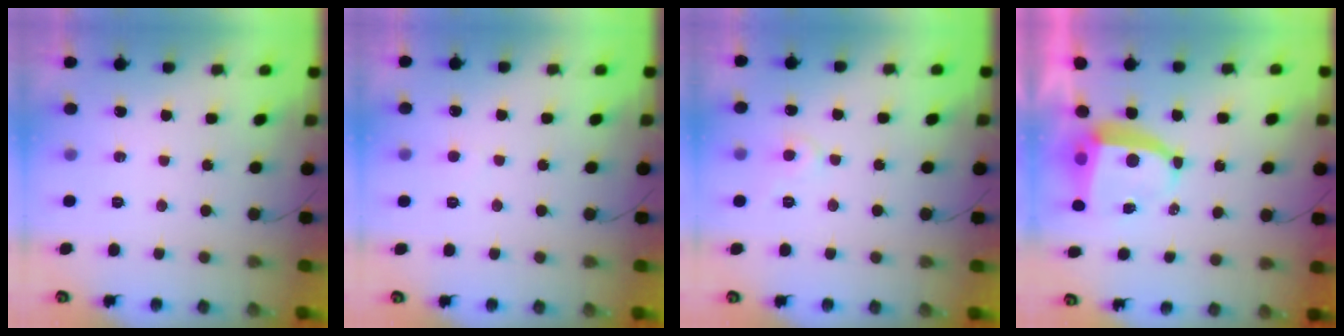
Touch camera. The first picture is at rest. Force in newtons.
{"total": 2.5, "press": 2.5, "slide": 0.2}
{"total": 5.3, "press": 5.3, "slide": 0.5}
{"total": 7.6, "press": 7.5, "slide": 1.0}